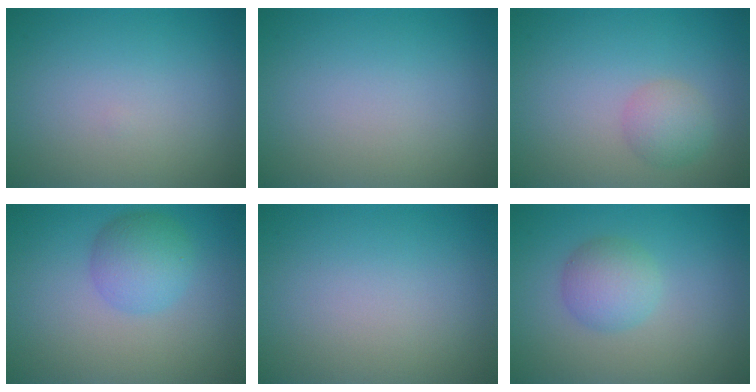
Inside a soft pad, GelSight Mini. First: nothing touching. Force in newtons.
{"total": 0.0}
{"total": 2.1, "press": 2.1, "slide": 0.1}
{"total": 3.5, "press": 3.5, "slide": 0.0}
{"total": 0.0}
{"total": 2.9, "press": 2.9, "slide": 0.1}